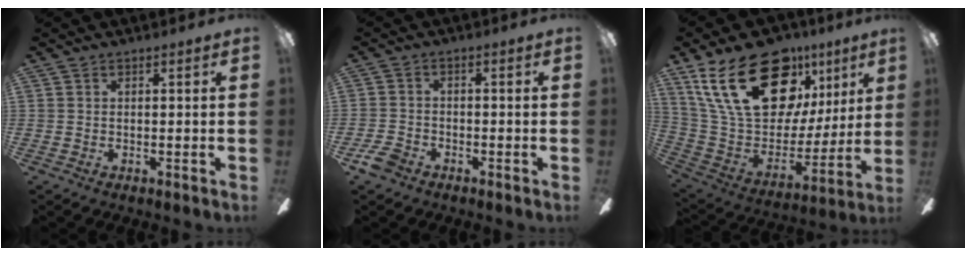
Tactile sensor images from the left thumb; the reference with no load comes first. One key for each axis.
{"total": 4.5, "fx": -3.2, "fy": 2.4, "fz": 2.0, "tx": -0.052, "ty": 0.013, "tz": -0.065}
{"total": 29.6, "fx": 15.3, "fy": 17.1, "fz": 18.8, "tx": -0.341, "ty": -0.076, "tz": 0.290}